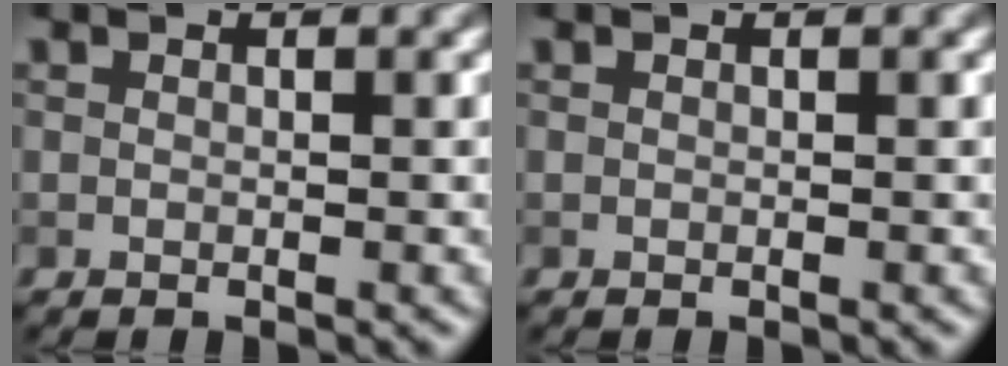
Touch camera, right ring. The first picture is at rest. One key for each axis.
{"total": 0.0}